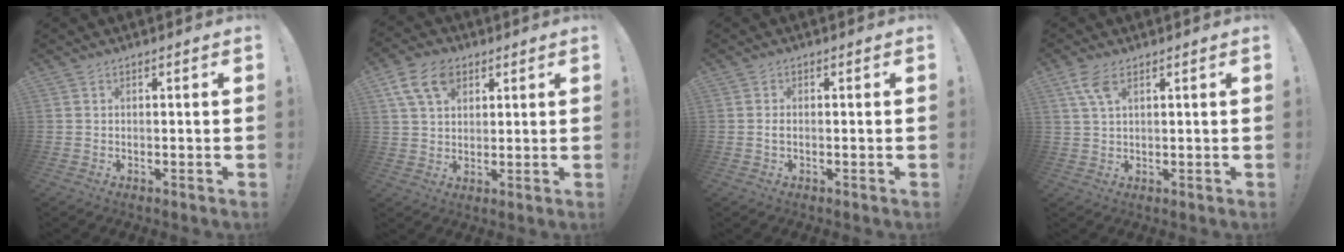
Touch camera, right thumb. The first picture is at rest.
{"total": 10.9, "force": [5.0, 7.3, 6.3], "torque": [-0.117, -0.005, 0.096]}
{"total": 1.0, "force": [-0.2, 0.3, 1.0], "torque": [-0.018, 0.004, -0.005]}
{"total": 5.7, "force": [2.9, 2.3, 4.3], "torque": [-0.087, -0.003, 0.056]}